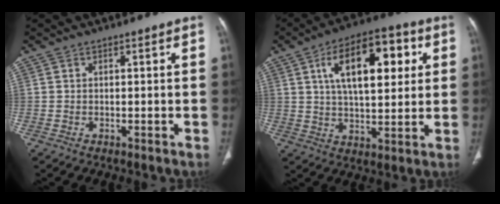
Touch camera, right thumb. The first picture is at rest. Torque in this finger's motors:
{"motor_torque": [0.24, 2.12, 1.25, 0.02, 0.38]}